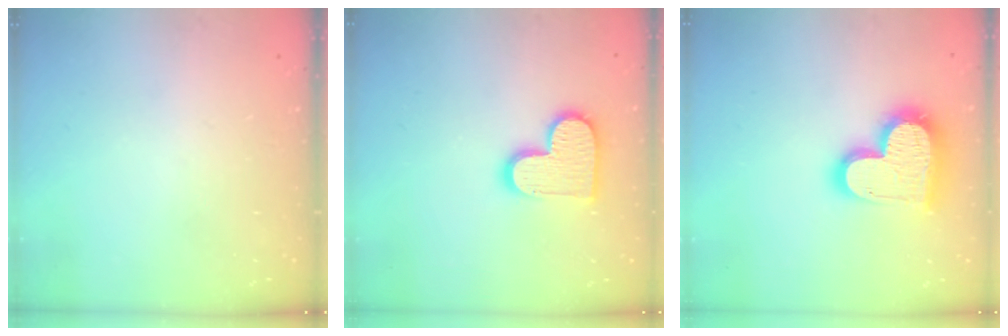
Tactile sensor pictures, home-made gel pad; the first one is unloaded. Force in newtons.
{"total": 13.5, "press": 13.4, "slide": 0.7}
{"total": 20.1, "press": 20.0, "slide": 1.8}